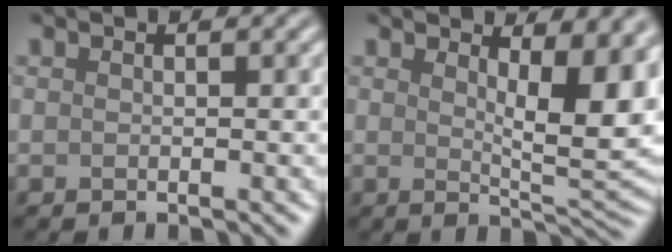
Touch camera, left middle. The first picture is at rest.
{"total": 7.0, "force": [2.3, 2.2, 6.3], "torque": [-0.086, -0.011, 0.041]}